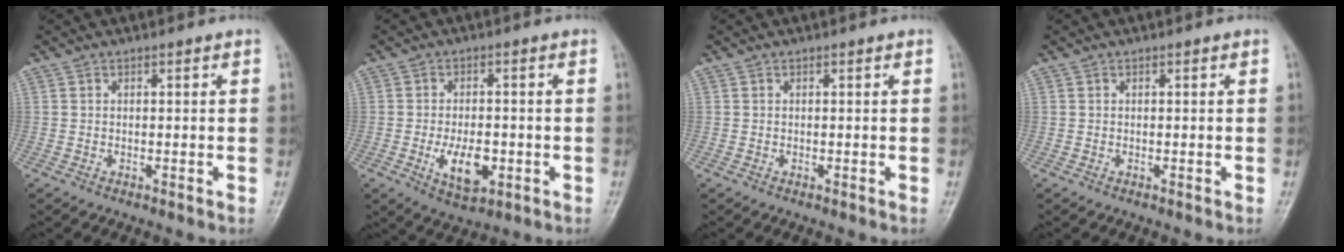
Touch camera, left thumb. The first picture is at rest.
{"total": 7.6, "force": [-2.0, 4.0, 6.1], "torque": [-0.095, -0.001, -0.026]}
{"total": 0.0}
{"total": 0.0}